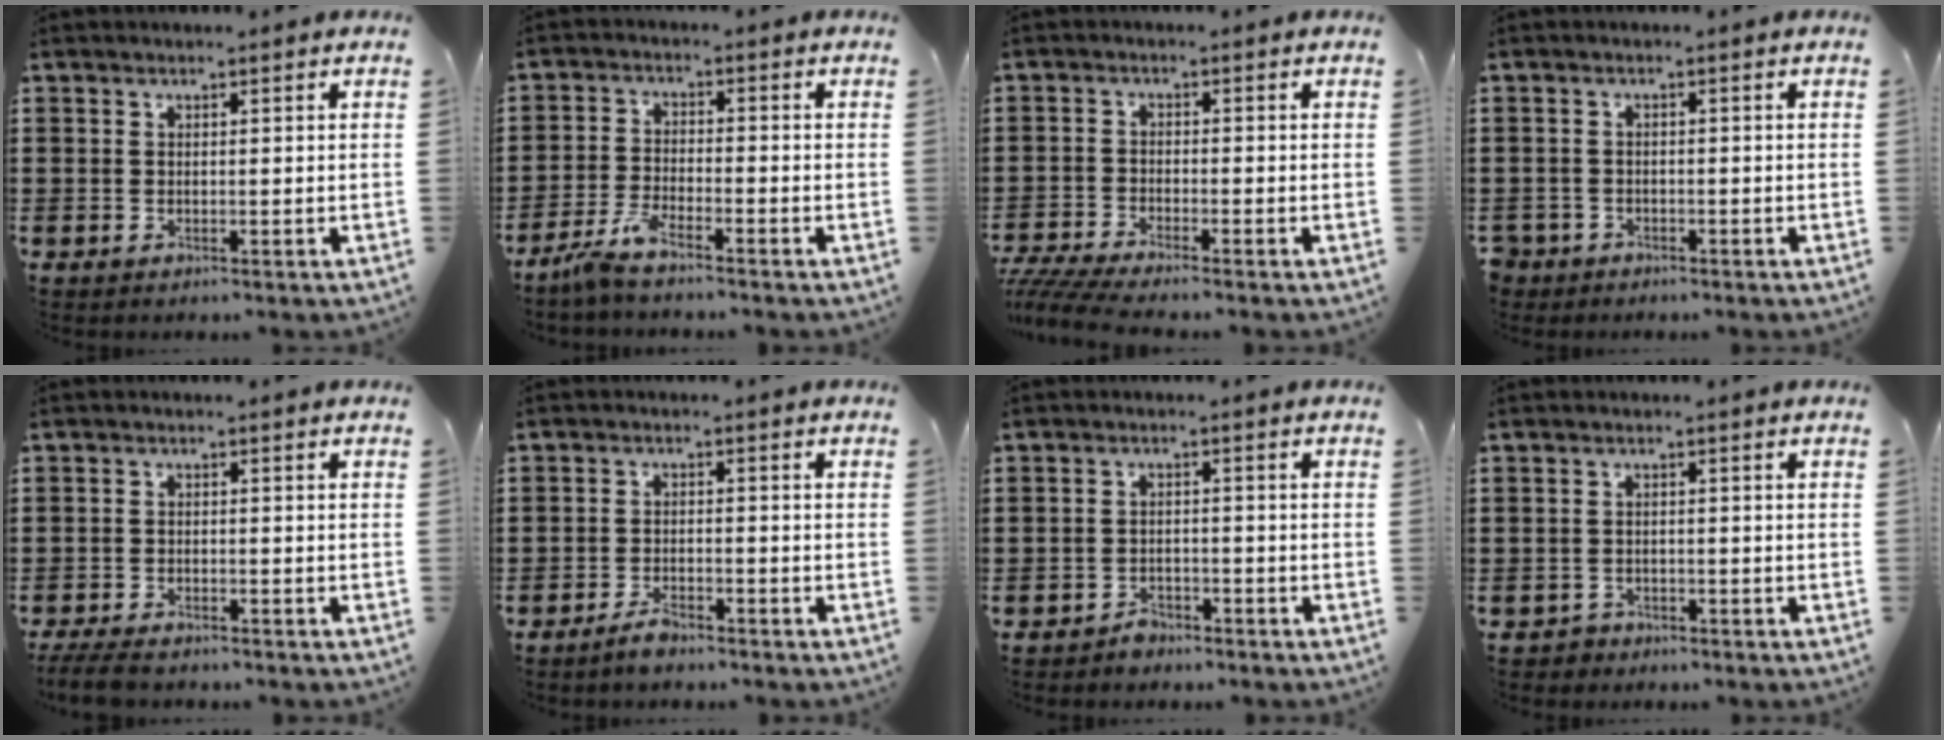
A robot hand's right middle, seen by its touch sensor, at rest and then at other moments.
{"total": 4.2, "force": [-3.5, 0.4, 2.3], "torque": [-0.059, -0.004, -0.072]}
{"total": 3.5, "force": [-3.2, 0.0, 1.4], "torque": [-0.046, -0.016, -0.070]}
{"total": 1.6, "force": [-1.4, 0.8, -0.1], "torque": [-0.011, -0.003, -0.034]}
{"total": 3.0, "force": [-2.7, 0.6, 1.0], "torque": [-0.033, -0.002, -0.060]}
{"total": 2.6, "force": [-2.3, 0.6, 1.0], "torque": [-0.027, 0.003, -0.047]}
{"total": 2.0, "force": [-1.9, 0.8, 0.2], "torque": [-0.011, 0.002, -0.040]}
{"total": 1.2, "force": [-1.1, 0.6, -0.1], "torque": [-0.003, 0.002, -0.025]}